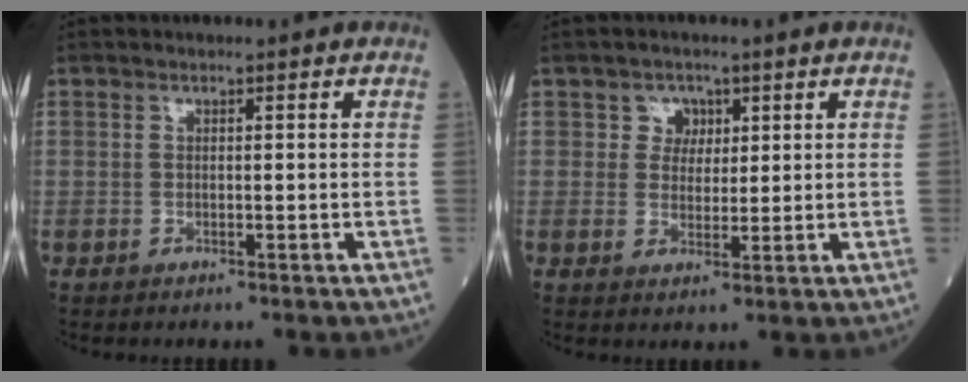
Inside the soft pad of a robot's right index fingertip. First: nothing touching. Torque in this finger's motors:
{"motor_torque": [0.01, 0.00, 0.00, 0.00]}